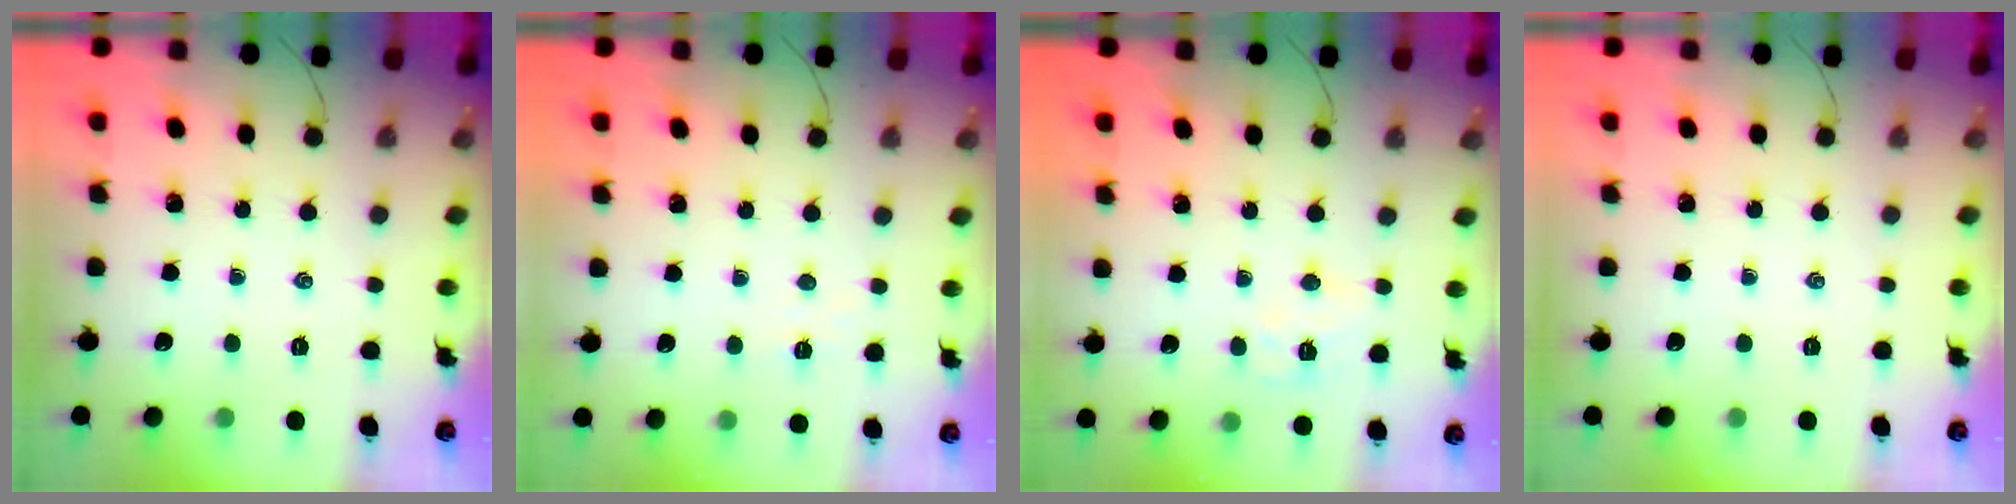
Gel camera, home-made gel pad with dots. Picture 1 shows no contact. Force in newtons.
{"total": 2.6, "press": 2.4, "slide": 0.8}
{"total": 6.9, "press": 6.8, "slide": 1.1}
{"total": 0.0}